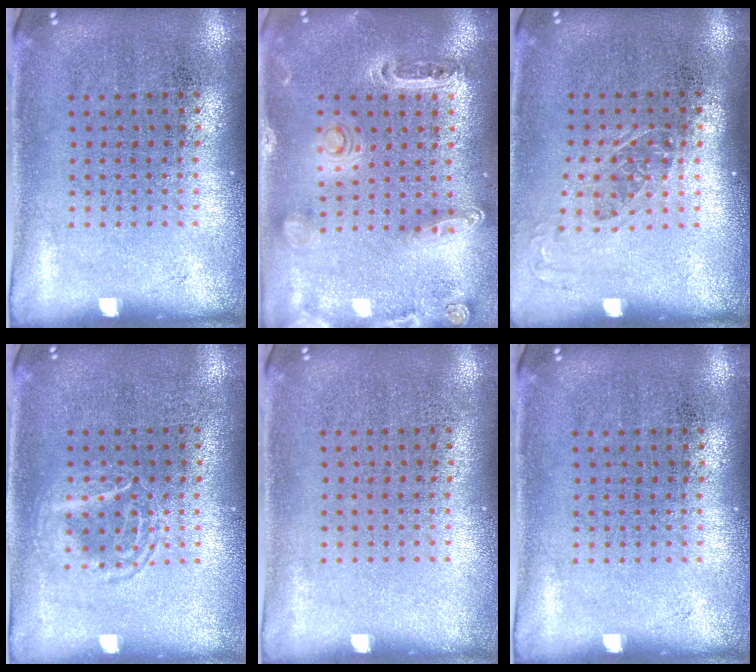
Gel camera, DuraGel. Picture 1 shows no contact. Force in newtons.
{"total": 1.3, "press": 1.3, "slide": 0.3}
{"total": 1.2, "press": 0.9, "slide": 0.7}
{"total": 1.9, "press": 1.9, "slide": 0.3}
{"total": 0.0}
{"total": 0.0}